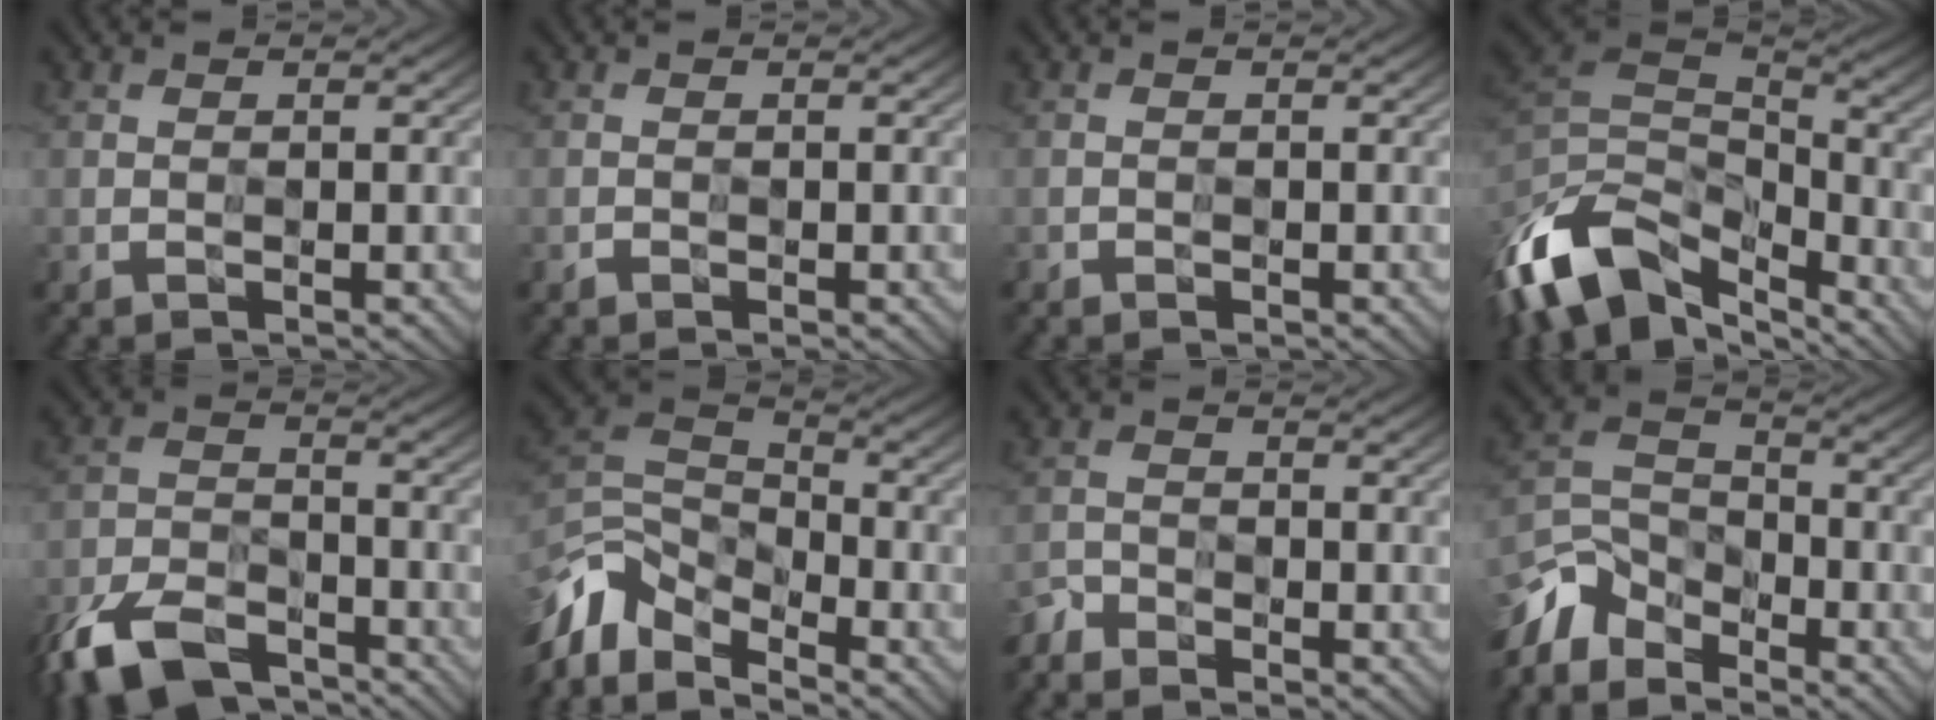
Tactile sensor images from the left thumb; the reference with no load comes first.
{"total": 0.6, "force": [-0.4, 0.2, -0.4], "torque": [0.010, -0.001, -0.006]}
{"total": 0.6, "force": [-0.5, 0.3, -0.3], "torque": [0.009, -0.002, -0.008]}
{"total": 12.5, "force": [-7.8, 6.8, 7.2], "torque": [-0.190, -0.013, -0.132]}
{"total": 7.6, "force": [-6.4, 3.2, 2.6], "torque": [-0.058, -0.007, -0.139]}
{"total": 10.6, "force": [-7.3, 5.8, 5.1], "torque": [-0.139, 0.001, -0.150]}
{"total": 3.2, "force": [-3.0, 0.9, -0.5], "torque": [0.010, -0.009, -0.064]}
{"total": 8.1, "force": [-6.3, 4.5, 2.6], "torque": [-0.059, -0.005, -0.141]}